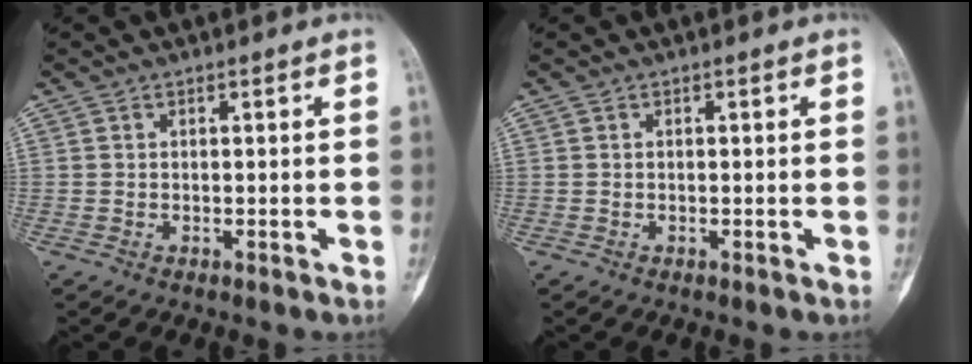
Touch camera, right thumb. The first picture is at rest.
{"total": 0.0}